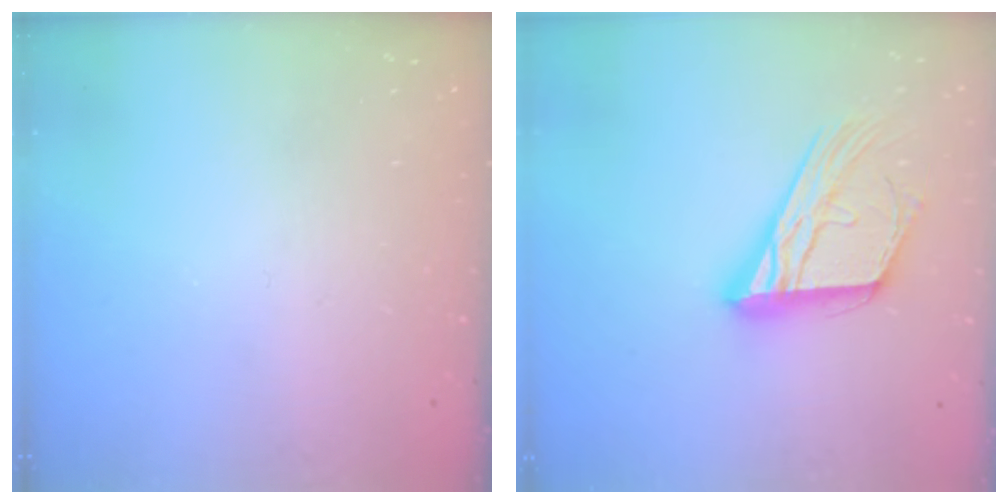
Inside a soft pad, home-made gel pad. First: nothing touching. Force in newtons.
{"total": 18.7, "press": 18.6, "slide": 1.8}